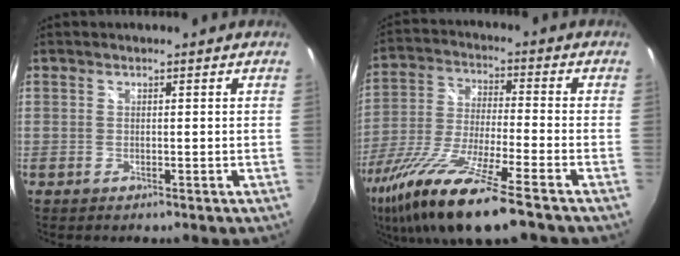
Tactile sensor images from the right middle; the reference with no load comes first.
{"total": 18.9, "force": [-12.9, 1.8, 13.7], "torque": [-0.280, -0.054, -0.236]}